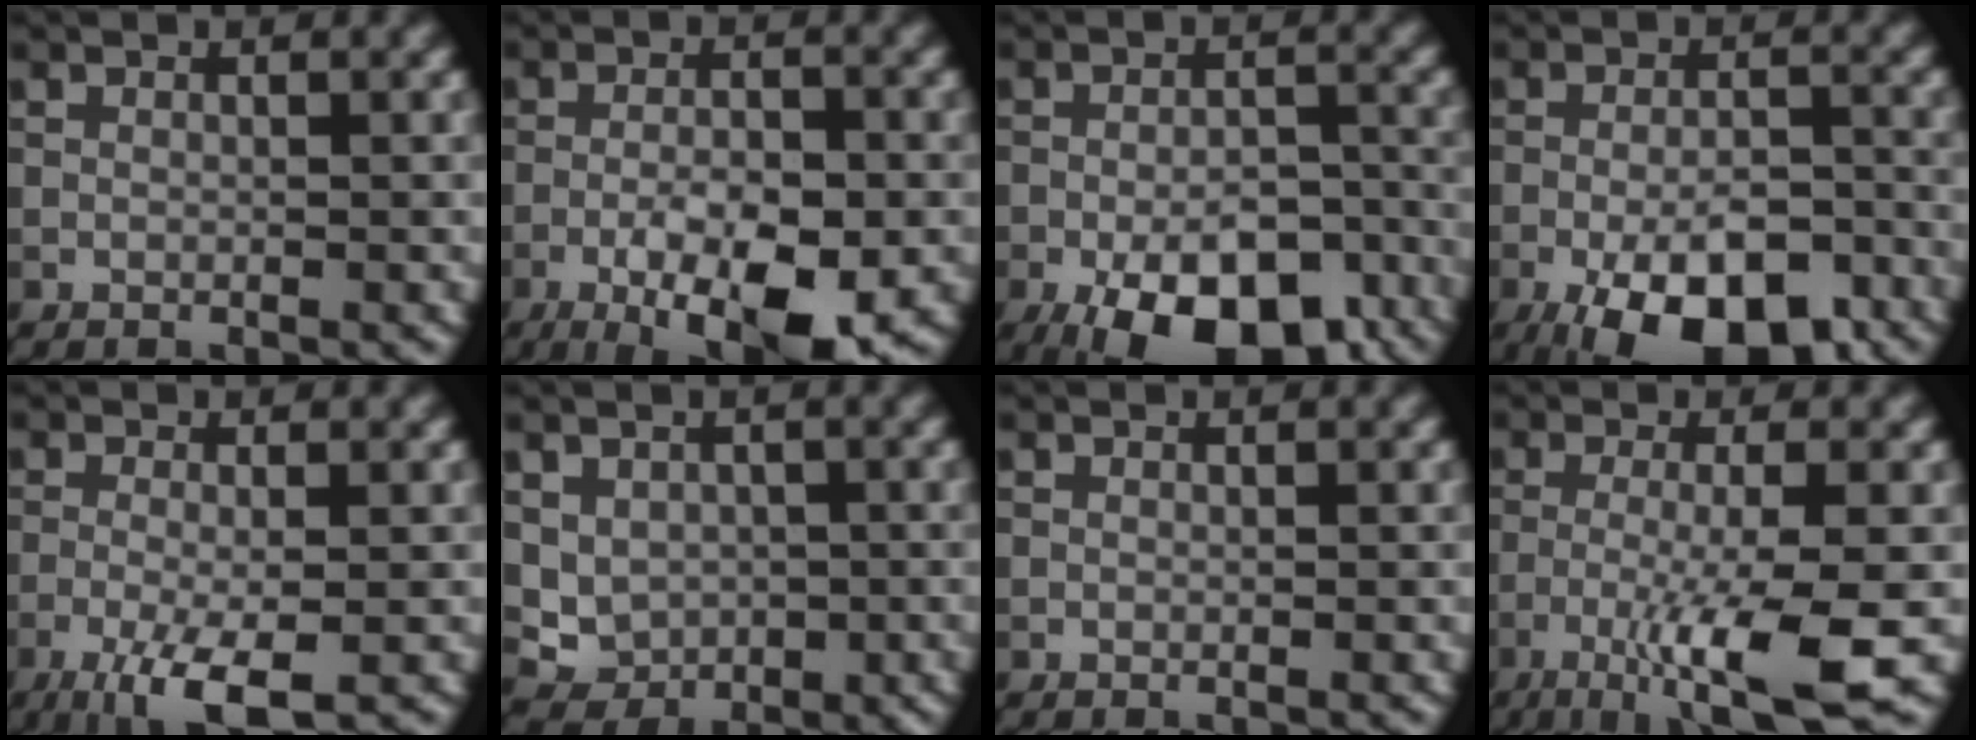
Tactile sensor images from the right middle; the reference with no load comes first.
{"total": 8.8, "force": [-4.1, 3.0, 7.2], "torque": [-0.118, -0.005, -0.065]}
{"total": 12.5, "force": [-7.5, 5.6, 8.2], "torque": [-0.128, -0.028, -0.108]}
{"total": 10.4, "force": [-5.9, 4.1, 7.5], "torque": [-0.125, -0.009, -0.096]}
{"total": 5.3, "force": [-2.4, 1.4, 4.5], "torque": [-0.088, -0.004, -0.048]}
{"total": 3.4, "force": [0.1, 3.0, 1.7], "torque": [-0.030, -0.014, 0.013]}
{"total": 0.0}
{"total": 7.5, "force": [-3.1, 1.0, 6.8], "torque": [-0.116, -0.002, -0.061]}